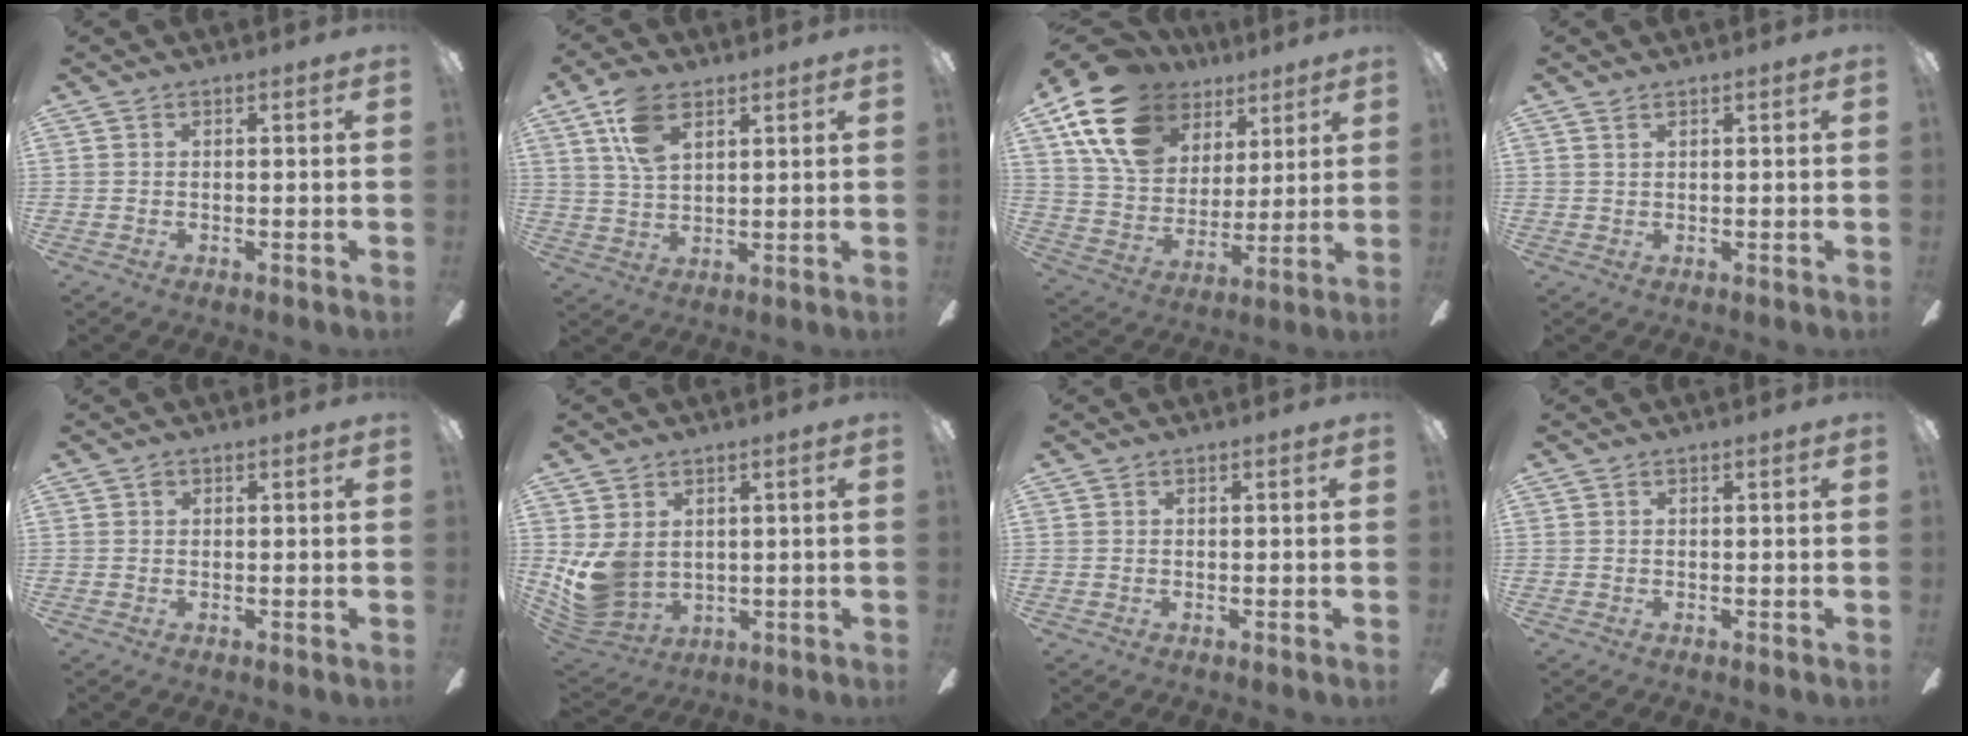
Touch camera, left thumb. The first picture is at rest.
{"total": 10.0, "force": [5.3, 5.3, 6.6], "torque": [-0.139, -0.002, 0.098]}
{"total": 19.6, "force": [10.9, 13.4, 9.2], "torque": [-0.172, -0.037, 0.207]}
{"total": 0.8, "force": [0.6, 0.4, 0.4], "torque": [-0.010, 0.003, 0.010]}
{"total": 1.1, "force": [0.4, 0.9, 0.6], "torque": [-0.013, 0.005, 0.007]}
{"total": 9.6, "force": [0.9, 7.8, 5.6], "torque": [-0.145, -0.012, 0.020]}
{"total": 0.0}
{"total": 0.0}